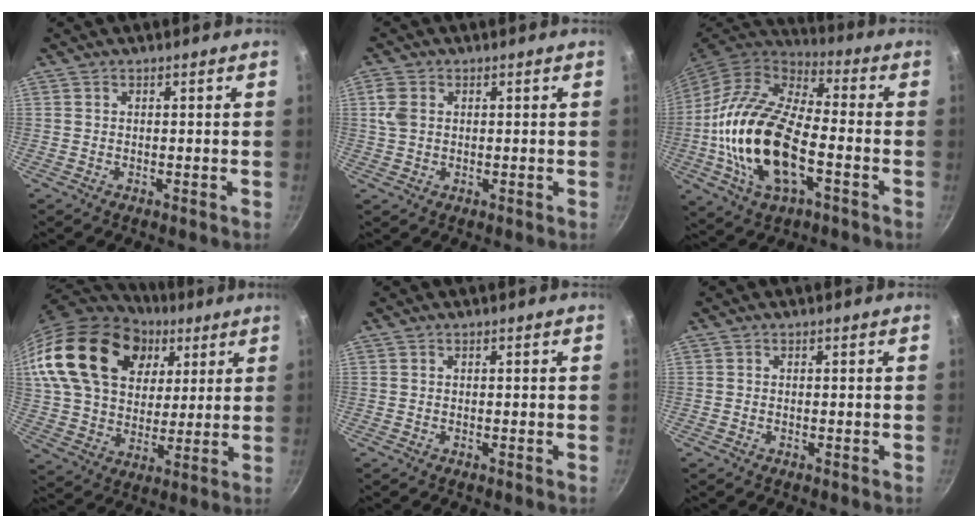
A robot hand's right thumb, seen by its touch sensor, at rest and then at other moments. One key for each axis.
{"total": 3.7, "fx": 0.8, "fy": 2.8, "fz": 2.4, "tx": -0.049, "ty": 0.003, "tz": 0.013}
{"total": 22.0, "fx": -4.4, "fy": 10.9, "fz": 18.6, "tx": -0.355, "ty": 0.025, "tz": -0.090}
{"total": 27.8, "fx": 11.4, "fy": 19.3, "fz": 16.4, "tx": -0.298, "ty": -0.003, "tz": 0.205}
{"total": 0.0}
{"total": 0.0}